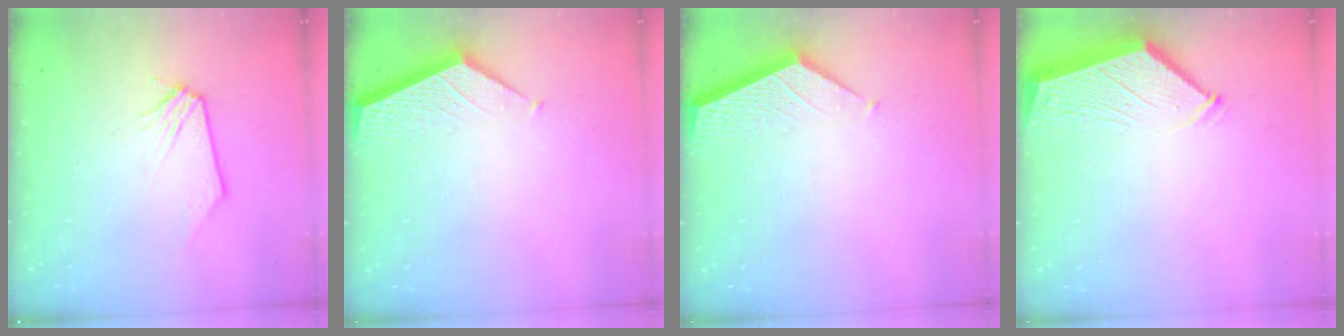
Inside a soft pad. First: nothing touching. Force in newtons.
{"total": 3.7, "press": 3.7, "slide": 0.3}
{"total": 3.7, "press": 3.7, "slide": 0.3}
{"total": 2.9, "press": 2.8, "slide": 0.4}